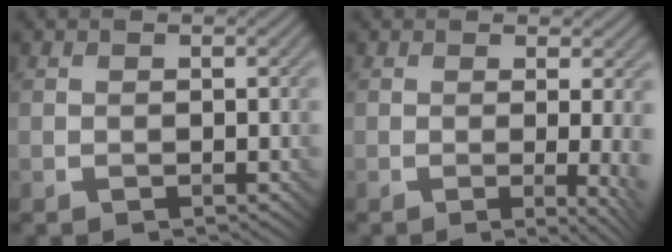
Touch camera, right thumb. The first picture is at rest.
{"total": 4.6, "force": [-0.4, 0.8, 4.5], "torque": [-0.068, -0.006, -0.008]}